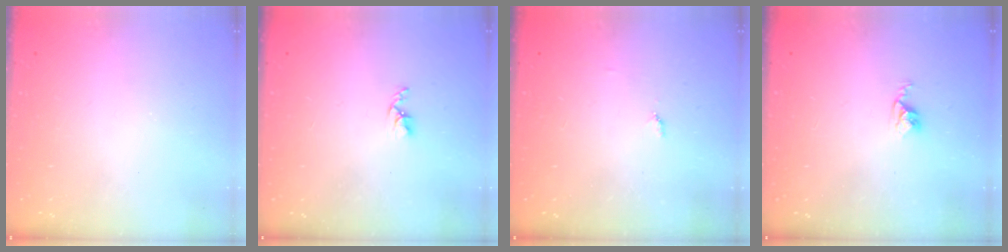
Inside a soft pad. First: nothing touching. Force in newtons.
{"total": 2.7, "press": 2.7, "slide": 0.5}
{"total": 4.5, "press": 4.5, "slide": 0.6}
{"total": 2.5, "press": 2.5, "slide": 0.4}